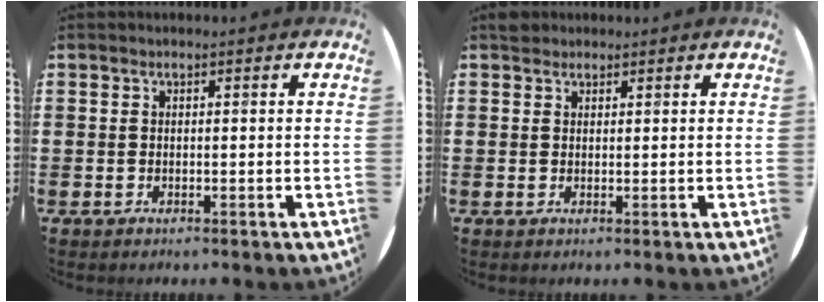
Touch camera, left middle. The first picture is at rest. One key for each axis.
{"total": 1.2, "fx": 1.1, "fy": 0.5, "fz": -0.1, "tx": 0.009, "ty": 0.001, "tz": 0.020}